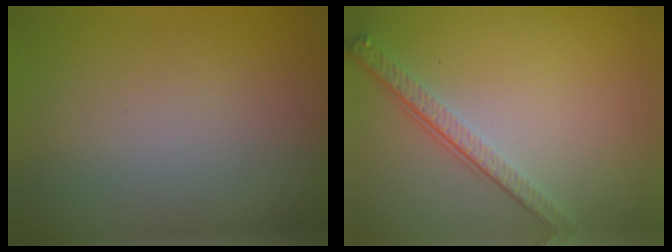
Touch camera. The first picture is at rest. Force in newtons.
{"total": 3.8, "press": 2.7, "slide": 2.6}